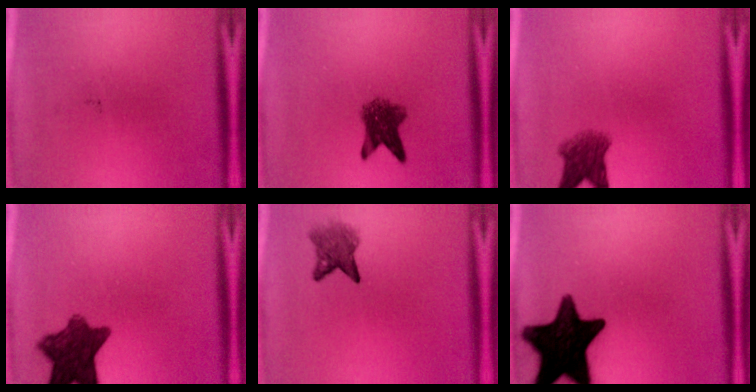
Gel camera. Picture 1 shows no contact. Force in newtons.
{"total": 5.7}
{"total": 4.6}
{"total": 10.0}
{"total": 3.9}
{"total": 17.8}